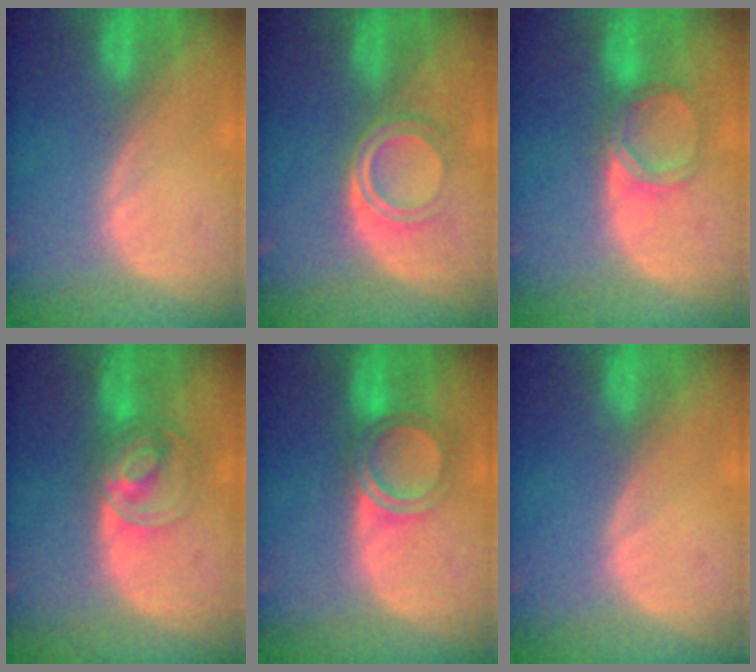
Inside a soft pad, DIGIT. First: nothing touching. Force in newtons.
{"total": 4.2, "press": 4.0, "slide": 1.1}
{"total": 4.9, "press": 4.6, "slide": 1.8}
{"total": 7.3, "press": 6.0, "slide": 4.1}
{"total": 5.1, "press": 5.1, "slide": 0.3}
{"total": 0.0}